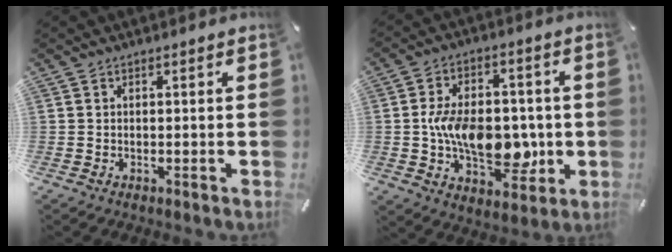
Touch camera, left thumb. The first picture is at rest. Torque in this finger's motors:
{"motor_torque": [2.43, 2.58, 1.86, 0.01, 0.48]}